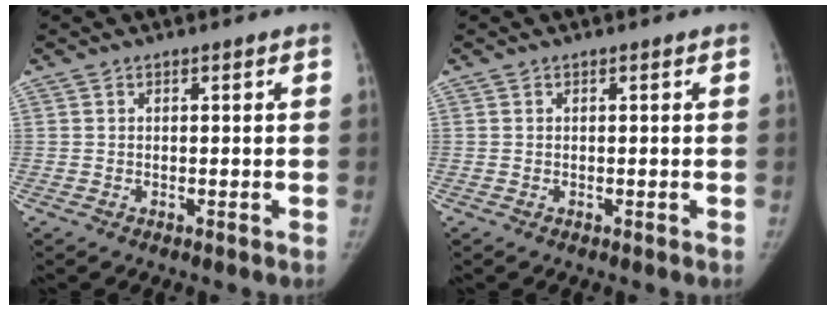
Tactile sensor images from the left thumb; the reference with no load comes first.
{"total": 0.0}